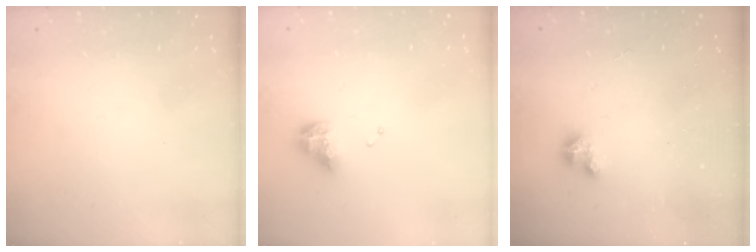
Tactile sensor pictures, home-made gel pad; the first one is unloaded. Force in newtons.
{"total": 10.1, "press": 10.1, "slide": 1.0}
{"total": 2.9, "press": 2.9, "slide": 0.2}